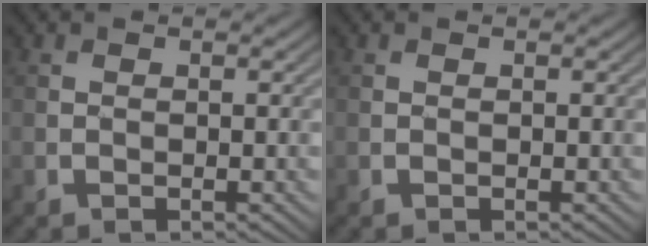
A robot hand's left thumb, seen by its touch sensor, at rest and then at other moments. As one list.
[{"total": 0.0}]